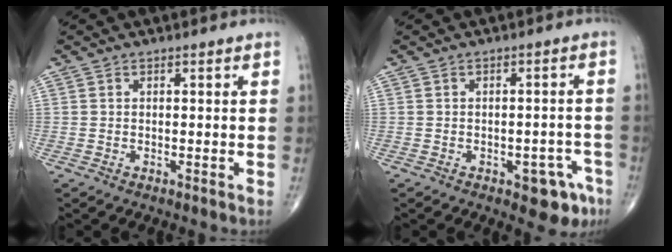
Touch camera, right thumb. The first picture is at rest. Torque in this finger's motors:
{"motor_torque": [1.03, 0.78, 0.30, -0.54, 0.15]}